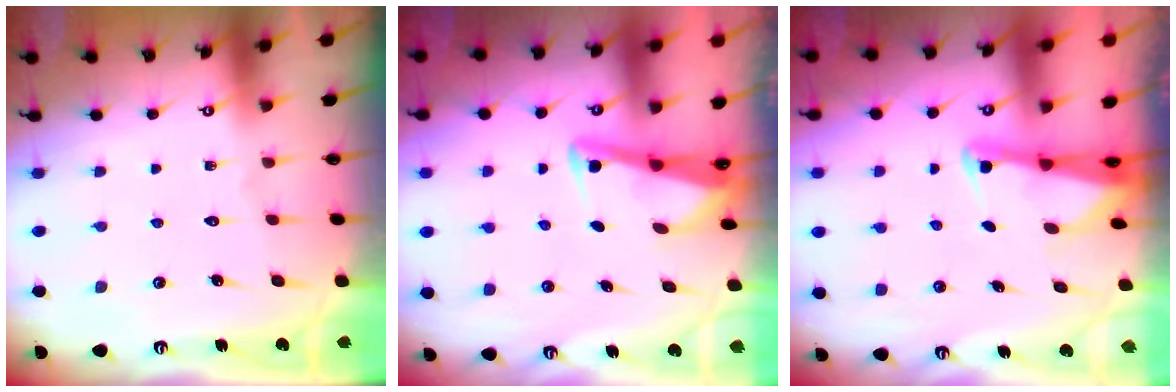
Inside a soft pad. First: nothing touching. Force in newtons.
{"total": 3.1, "press": 3.1, "slide": 0.4}
{"total": 2.4, "press": 2.4, "slide": 0.3}